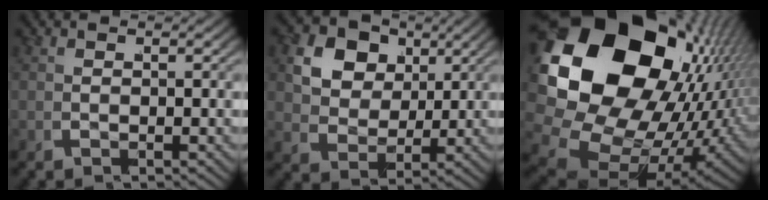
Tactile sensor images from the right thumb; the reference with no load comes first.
{"total": 8.0, "force": [2.5, 6.3, 4.2], "torque": [-0.098, -0.010, 0.045]}
{"total": 23.9, "force": [-0.2, 16.2, 17.5], "torque": [-0.373, -0.068, 0.028]}